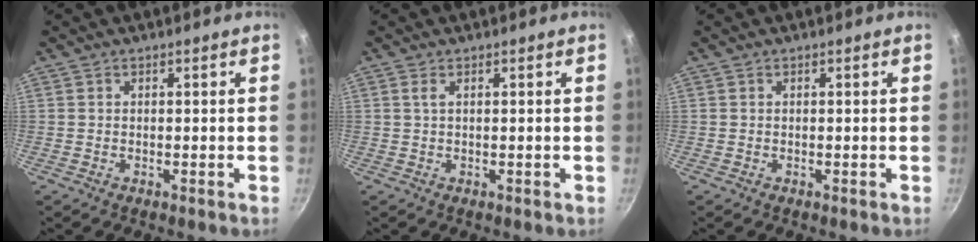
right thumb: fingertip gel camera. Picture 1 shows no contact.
{"total": 1.0, "force": [0.3, 0.1, 0.9], "torque": [-0.018, 0.000, 0.004]}
{"total": 0.0}